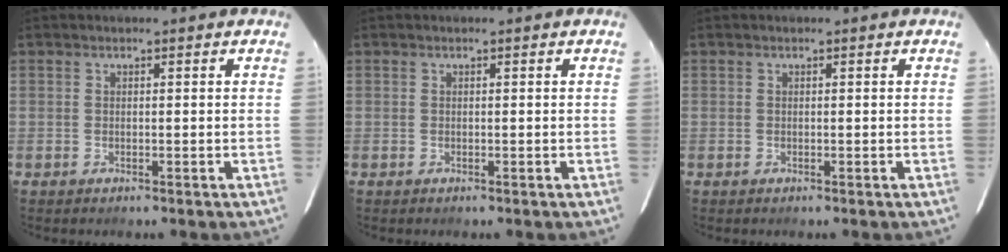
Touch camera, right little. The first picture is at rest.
{"total": 0.0}
{"total": 0.0}